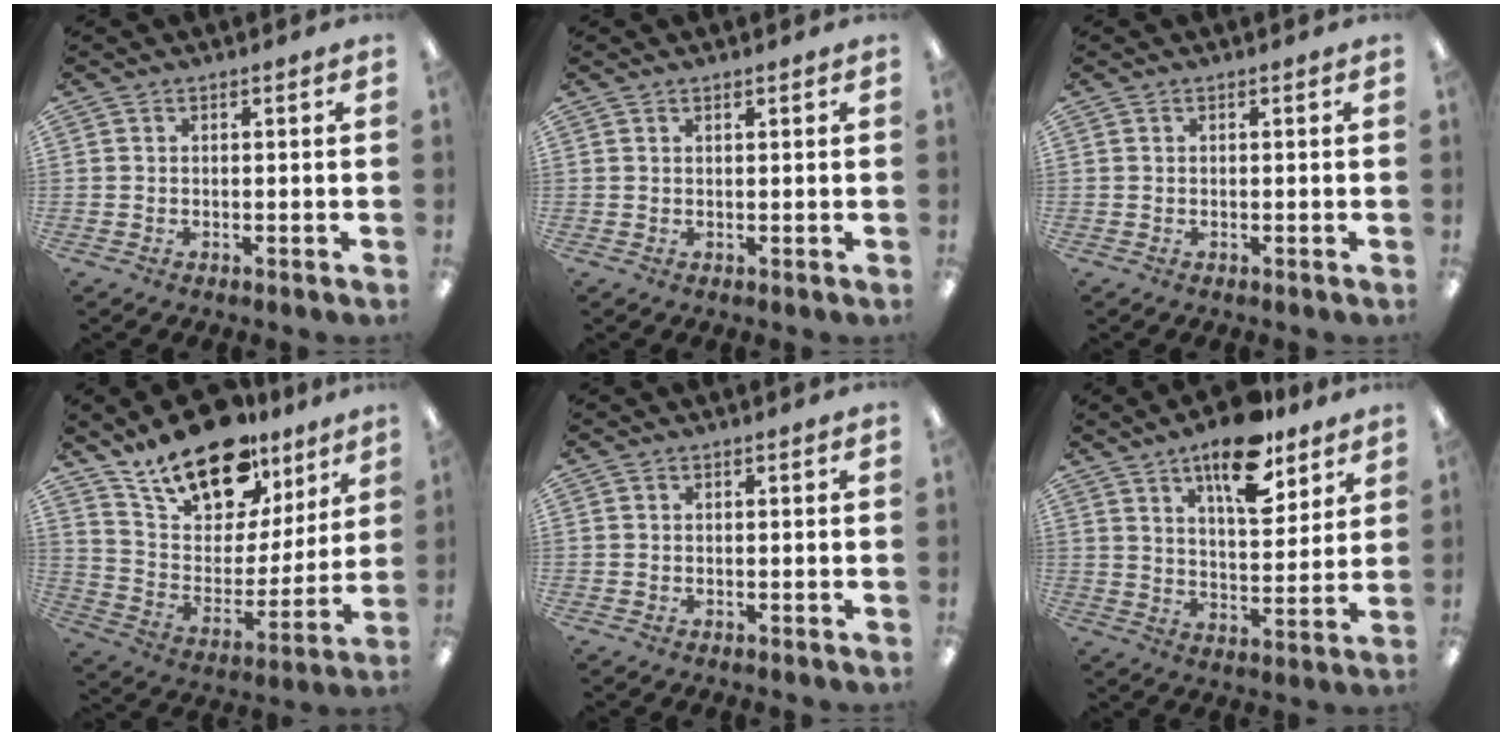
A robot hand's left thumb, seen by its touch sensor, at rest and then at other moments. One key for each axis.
{"total": 0.6, "fx": 0.5, "fy": 0.0, "fz": 0.2, "tx": -0.004, "ty": 0.000, "tz": 0.010}
{"total": 0.0}
{"total": 20.1, "fx": 15.4, "fy": 9.4, "fz": 8.8, "tx": -0.164, "ty": -0.097, "tz": 0.276}
{"total": 0.0}
{"total": 14.8, "fx": 9.9, "fy": 6.1, "fz": 9.1, "tx": -0.127, "ty": -0.052, "tz": 0.166}